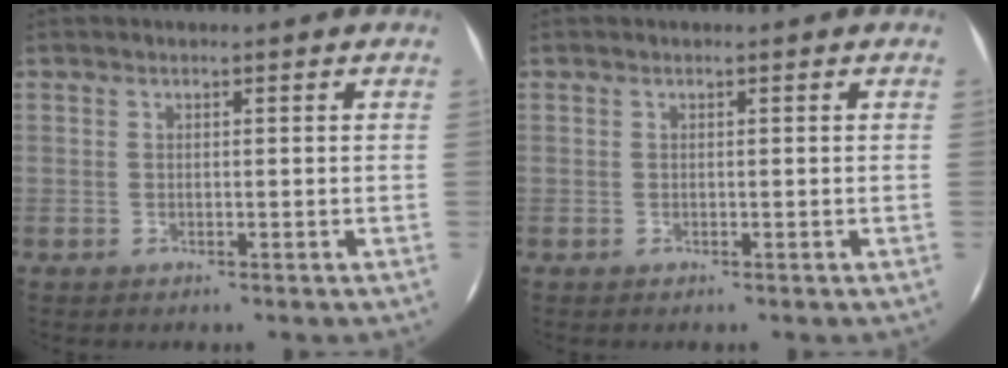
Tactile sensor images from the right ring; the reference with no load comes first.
{"total": 0.0}